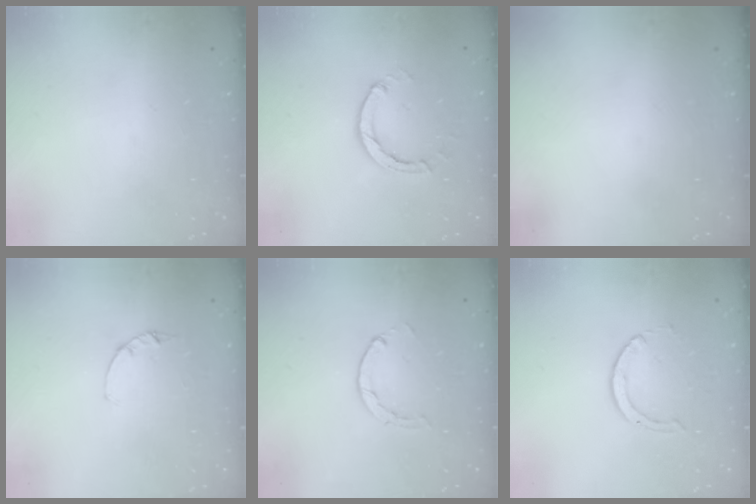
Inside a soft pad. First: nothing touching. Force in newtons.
{"total": 2.7, "press": 2.7, "slide": 0.3}
{"total": 0.0}
{"total": 1.2, "press": 1.1, "slide": 0.3}
{"total": 0.6, "press": 0.6, "slide": 0.2}
{"total": 2.0, "press": 2.0, "slide": 0.2}